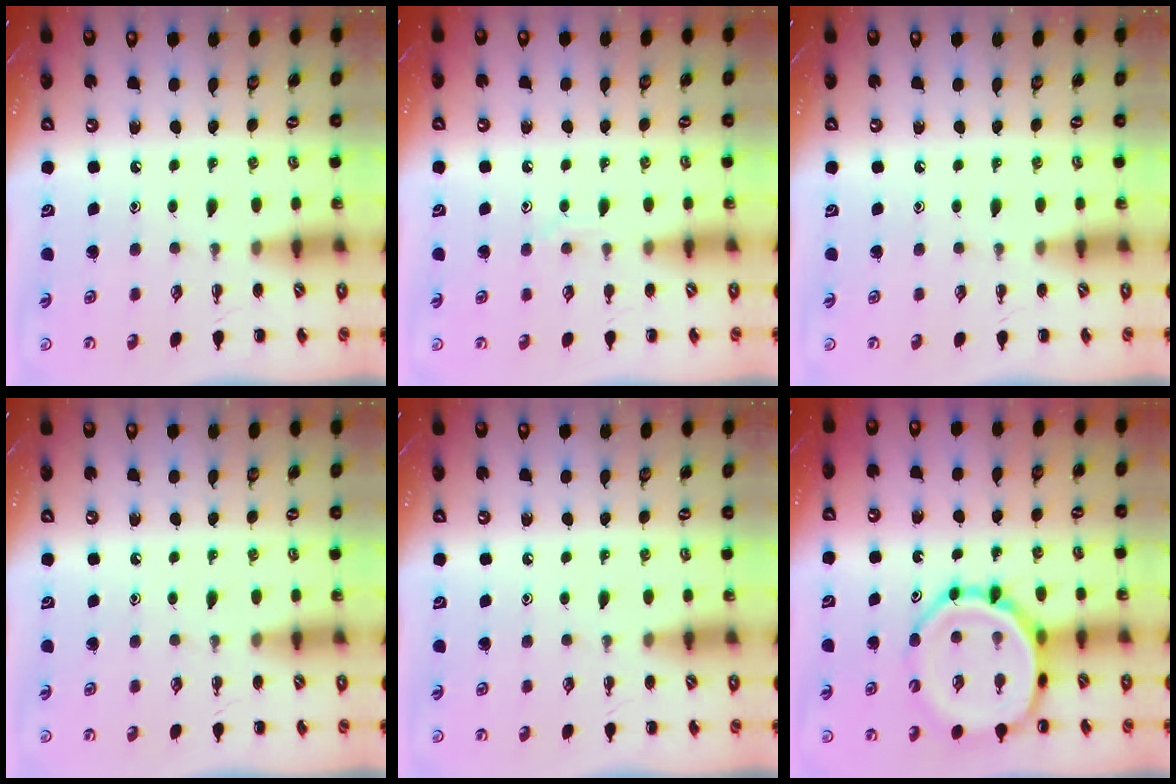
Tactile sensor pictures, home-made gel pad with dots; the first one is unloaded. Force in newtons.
{"total": 5.8, "press": 5.7, "slide": 0.9}
{"total": 0.0}
{"total": 0.0}
{"total": 0.0}
{"total": 14.3, "press": 14.0, "slide": 2.5}